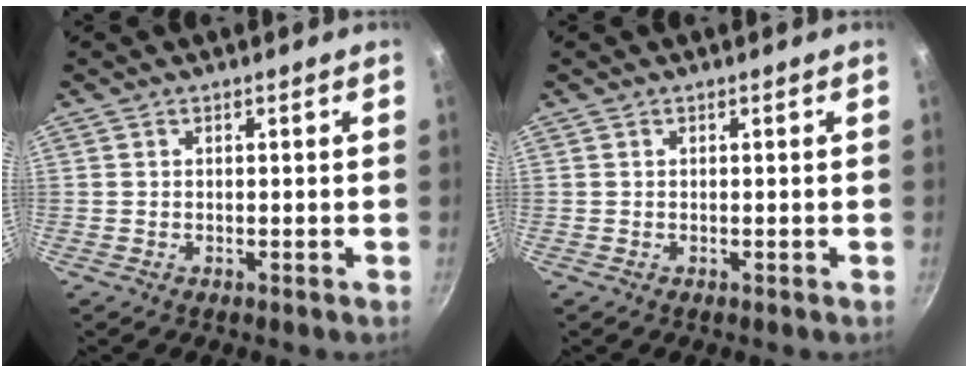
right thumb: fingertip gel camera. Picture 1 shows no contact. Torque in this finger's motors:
{"motor_torque": [-0.06, 0.05, 0.00, 0.00, 0.01]}